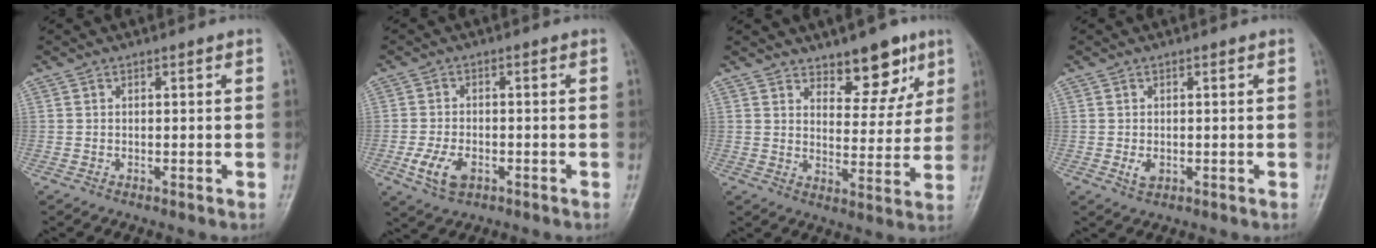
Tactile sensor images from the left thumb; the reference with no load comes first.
{"total": 6.0, "force": [-2.3, 3.6, 4.1], "torque": [-0.082, 0.001, -0.040]}
{"total": 9.5, "force": [6.3, 4.5, 5.4], "torque": [-0.038, -0.042, 0.094]}
{"total": 2.2, "force": [-0.2, 1.5, 1.6], "torque": [-0.025, -0.004, 0.000]}